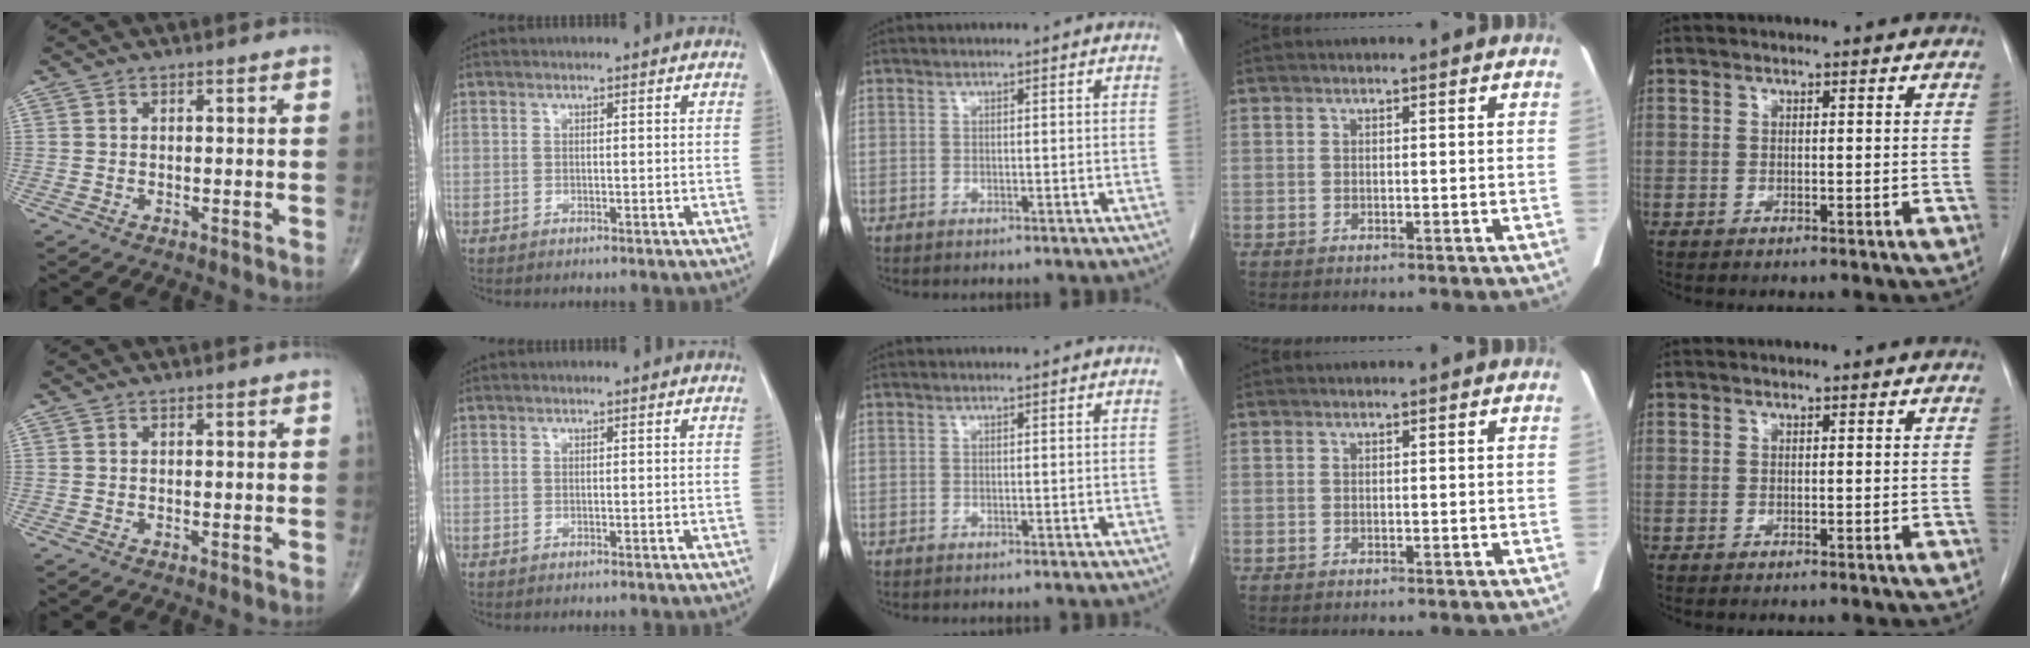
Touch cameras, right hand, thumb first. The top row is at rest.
{}